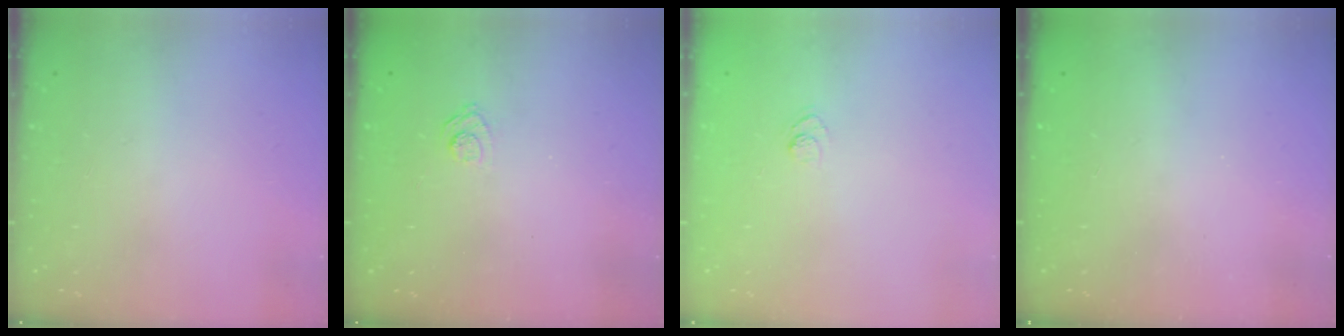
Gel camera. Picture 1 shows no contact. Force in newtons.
{"total": 3.1, "press": 2.8, "slide": 1.3}
{"total": 3.2, "press": 3.0, "slide": 1.0}
{"total": 2.3, "press": 2.2, "slide": 0.7}